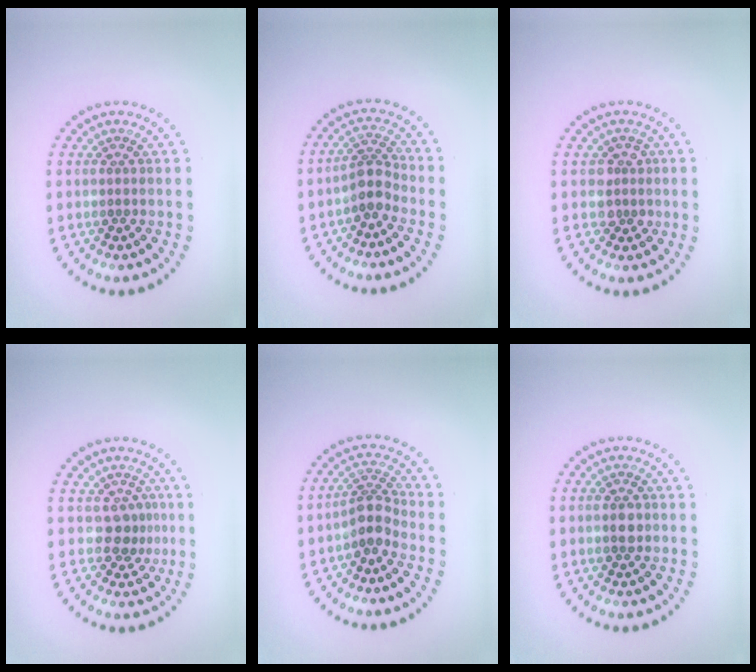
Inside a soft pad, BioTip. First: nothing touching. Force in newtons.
{"total": 2.6, "press": 2.0, "slide": 1.6}
{"total": 1.8, "press": 1.5, "slide": 0.9}
{"total": 2.2, "press": 1.5, "slide": 1.6}
{"total": 2.7, "press": 2.1, "slide": 1.6}
{"total": 2.1, "press": 2.1, "slide": 0.2}